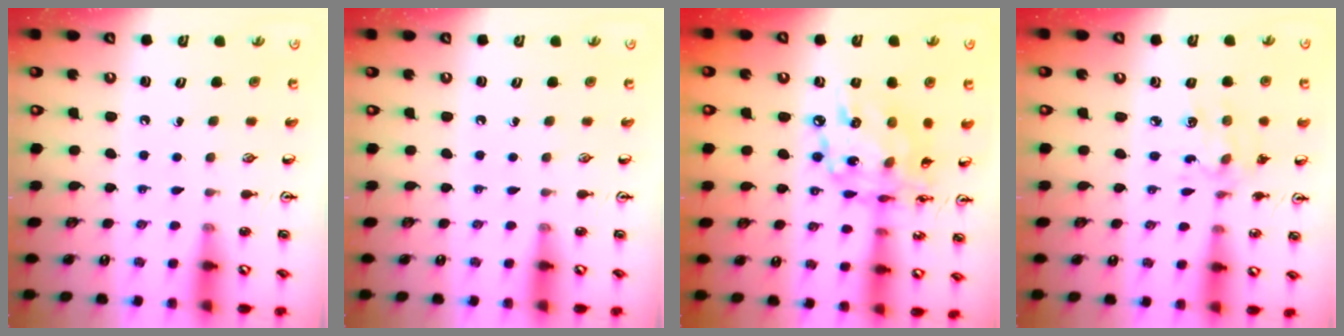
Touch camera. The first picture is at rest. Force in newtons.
{"total": 0.0}
{"total": 16.0, "press": 16.0, "slide": 1.4}
{"total": 5.6, "press": 5.3, "slide": 1.7}